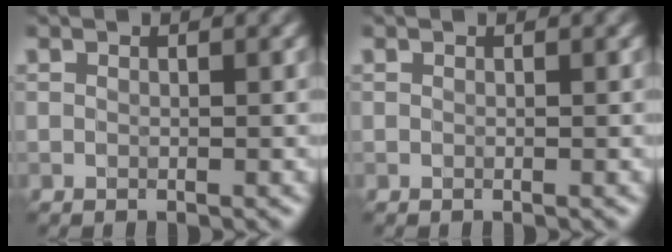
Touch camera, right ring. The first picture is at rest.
{"total": 0.0}